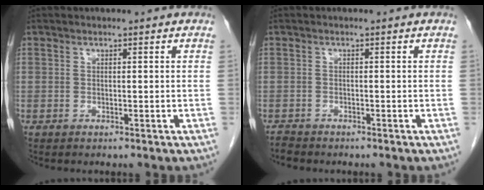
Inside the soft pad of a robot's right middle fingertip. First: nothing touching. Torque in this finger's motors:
{"motor_torque": [-0.05, -0.18, -0.02, -0.02]}